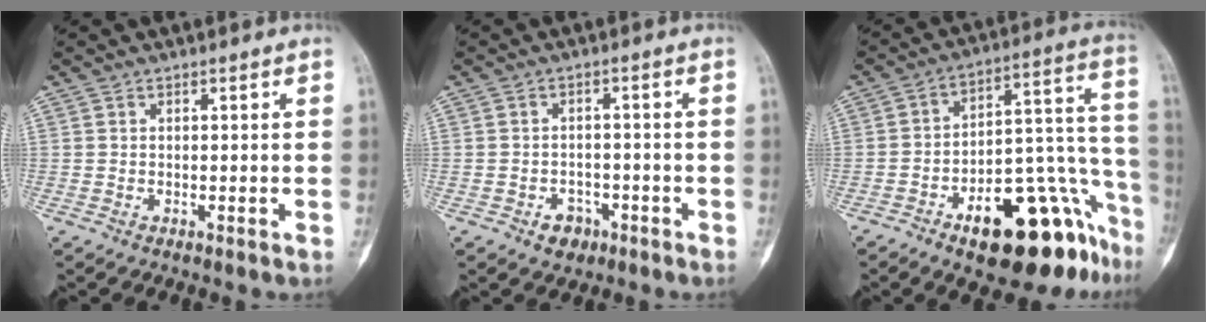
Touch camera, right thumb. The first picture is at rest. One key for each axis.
{"total": 3.7, "fx": -2.0, "fy": 2.8, "fz": 1.3, "tx": -0.001, "ty": 0.017, "tz": -0.026}
{"total": 23.4, "fx": -13.1, "fy": 9.5, "fz": 16.9, "tx": -0.136, "ty": 0.113, "tz": -0.186}